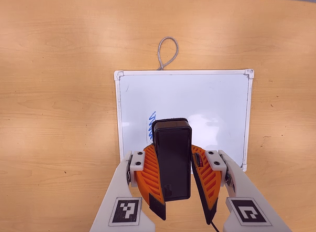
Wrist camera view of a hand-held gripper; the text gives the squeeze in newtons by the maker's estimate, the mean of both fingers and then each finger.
{"total": 10.7, "left": 10.5, "right": 10.9}